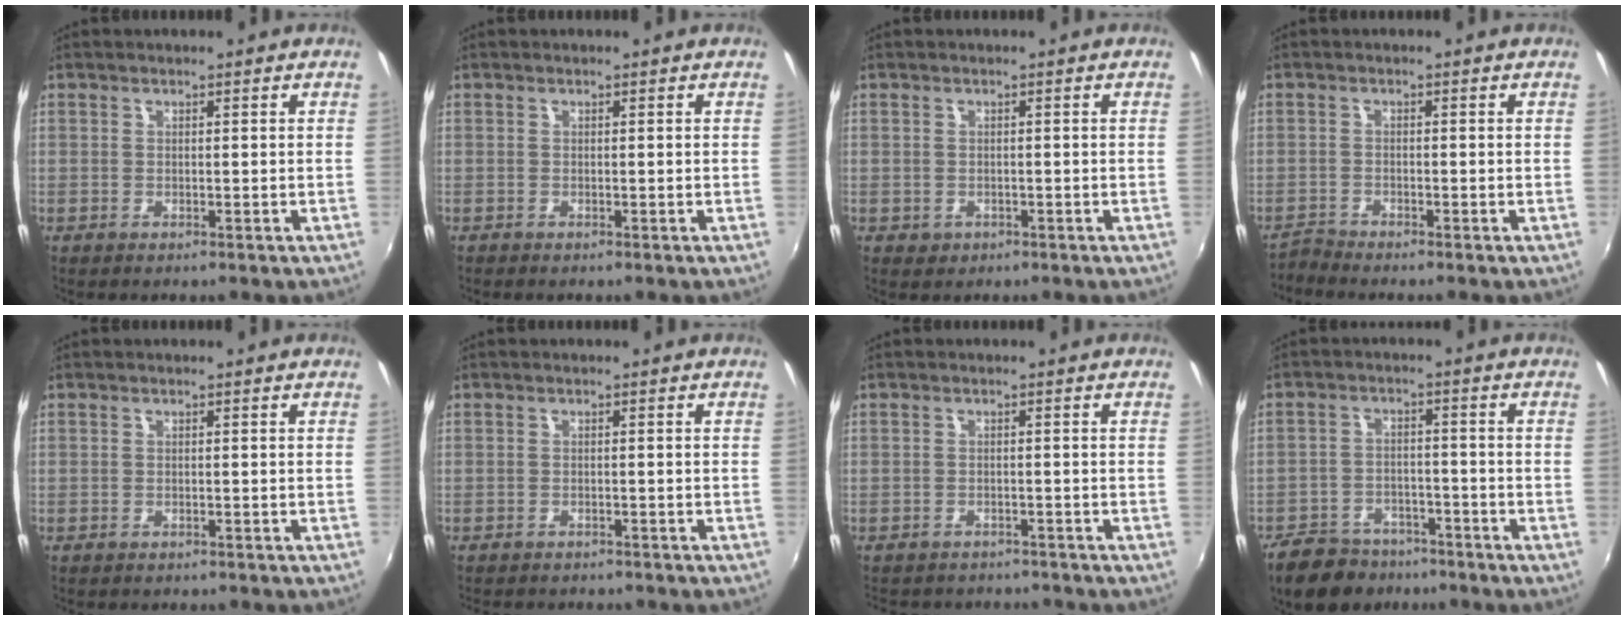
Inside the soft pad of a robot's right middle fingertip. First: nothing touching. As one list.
[{"total": 0.0}, {"total": 1.5, "force": [-0.5, 1.3, 0.5], "torque": [-0.010, -0.002, -0.003]}, {"total": 2.1, "force": [-2.0, -0.2, -0.4], "torque": [0.004, -0.008, -0.048]}, {"total": 2.8, "force": [-2.5, 0.7, 0.9], "torque": [-0.023, -0.011, -0.035]}, {"total": 7.0, "force": [-6.3, 1.8, 2.5], "torque": [-0.059, -0.015, -0.087]}, {"total": 10.1, "force": [-9.0, 3.4, 3.0], "torque": [-0.074, -0.015, -0.125]}, {"total": 12.0, "force": [-9.3, 6.4, 4.1], "torque": [-0.110, 0.003, -0.138]}]